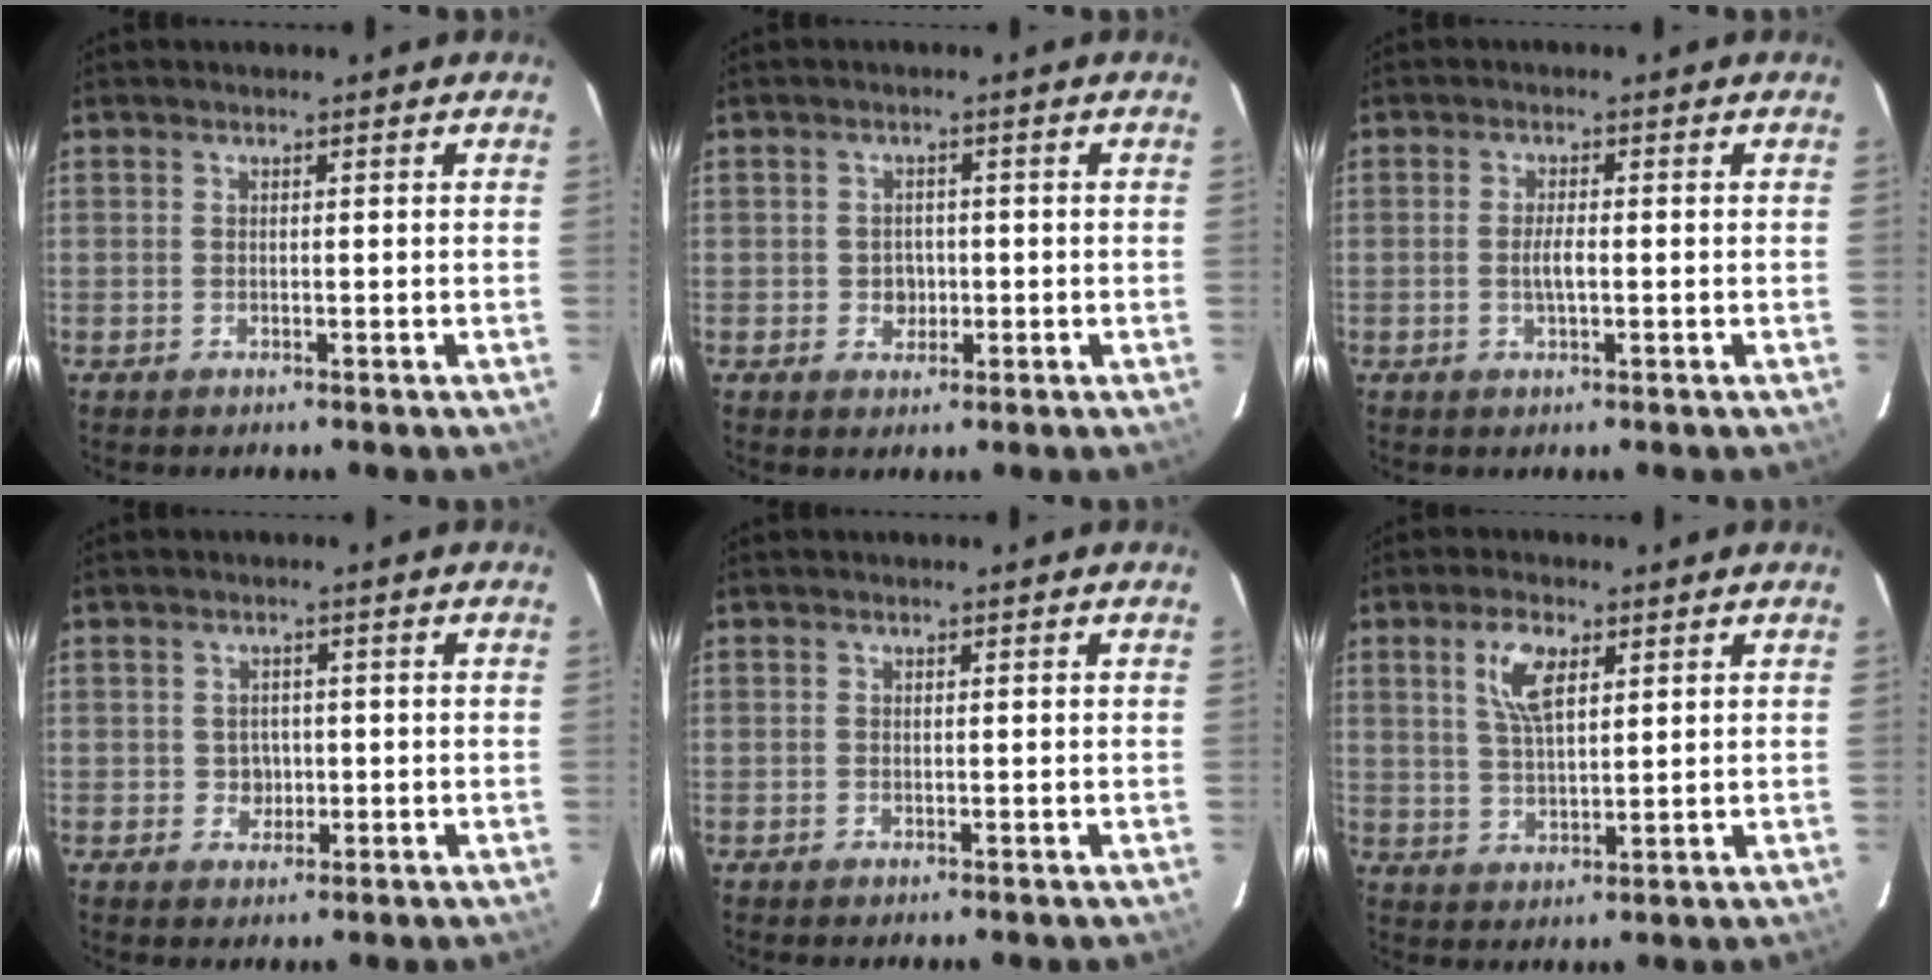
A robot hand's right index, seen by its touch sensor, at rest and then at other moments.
{"total": 2.9, "force": [-0.5, 2.7, 1.0], "torque": [-0.019, 0.007, -0.001]}
{"total": 2.7, "force": [-0.5, 0.6, 2.5], "torque": [-0.048, -0.001, -0.009]}
{"total": 2.8, "force": [-0.3, 2.7, 0.7], "torque": [-0.011, 0.008, 0.002]}
{"total": 0.0}
{"total": 6.7, "force": [3.0, 2.9, 5.2], "torque": [-0.101, 0.008, 0.060]}